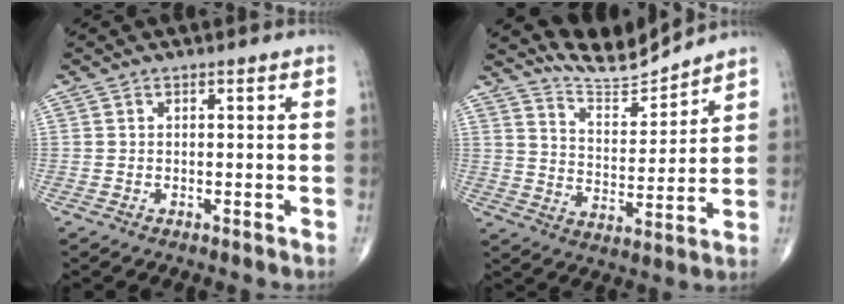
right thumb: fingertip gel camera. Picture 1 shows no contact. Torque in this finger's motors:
{"motor_torque": [-0.16, 0.16, 0.17, 0.95, 0.00]}